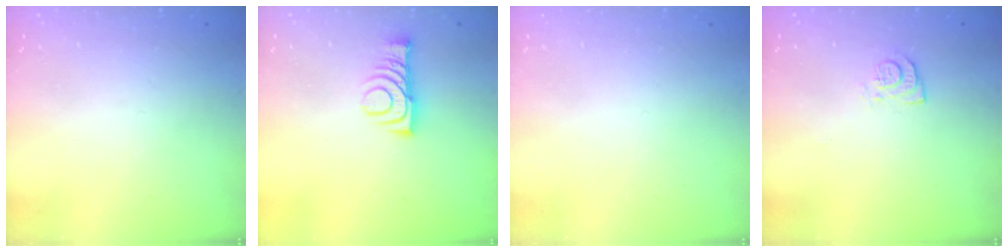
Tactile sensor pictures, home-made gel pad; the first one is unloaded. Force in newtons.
{"total": 9.4, "press": 9.4, "slide": 0.9}
{"total": 1.7, "press": 1.7, "slide": 0.1}
{"total": 6.8, "press": 6.7, "slide": 0.7}